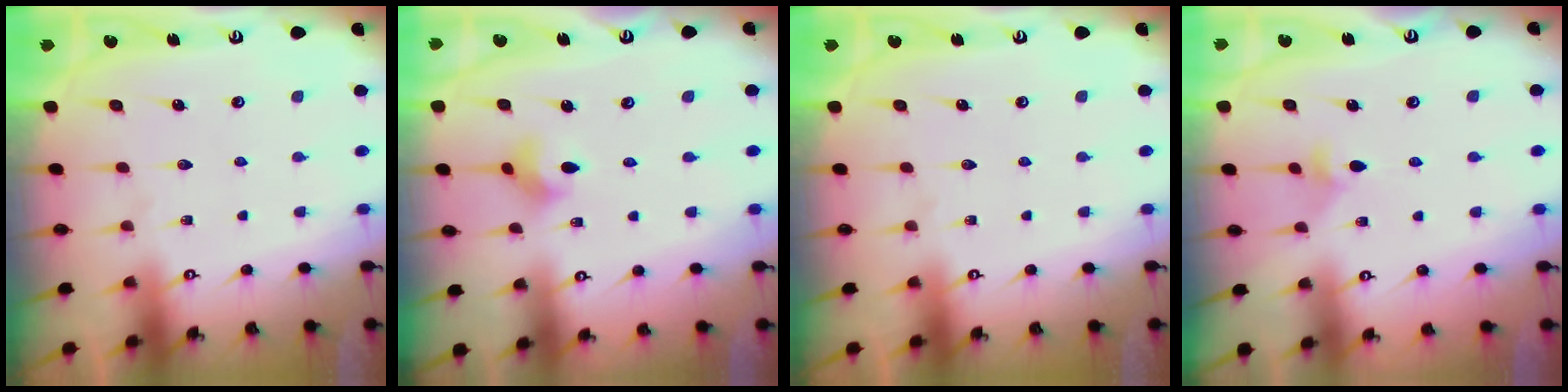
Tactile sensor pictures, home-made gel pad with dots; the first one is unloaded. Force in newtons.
{"total": 4.6, "press": 4.5, "slide": 0.9}
{"total": 0.0}
{"total": 3.5, "press": 3.3, "slide": 0.9}